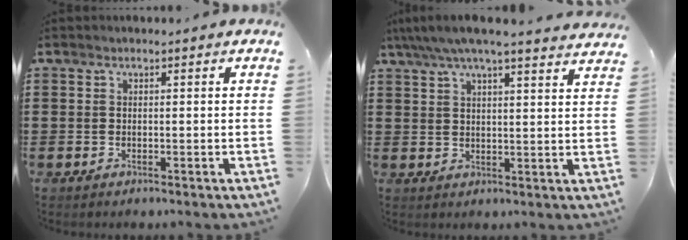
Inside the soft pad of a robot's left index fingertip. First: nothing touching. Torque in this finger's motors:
{"motor_torque": [2.14, 0.00, 0.50, 0.21]}